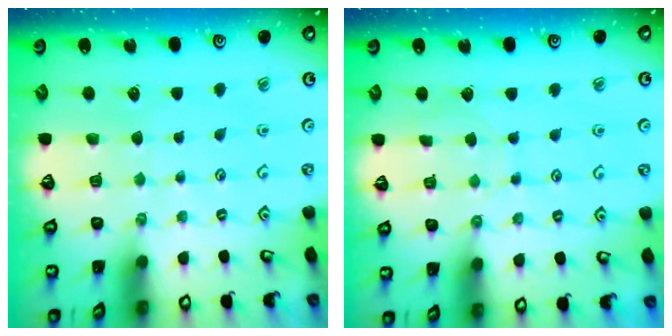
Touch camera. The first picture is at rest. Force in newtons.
{"total": 3.9, "press": 3.9, "slide": 0.3}